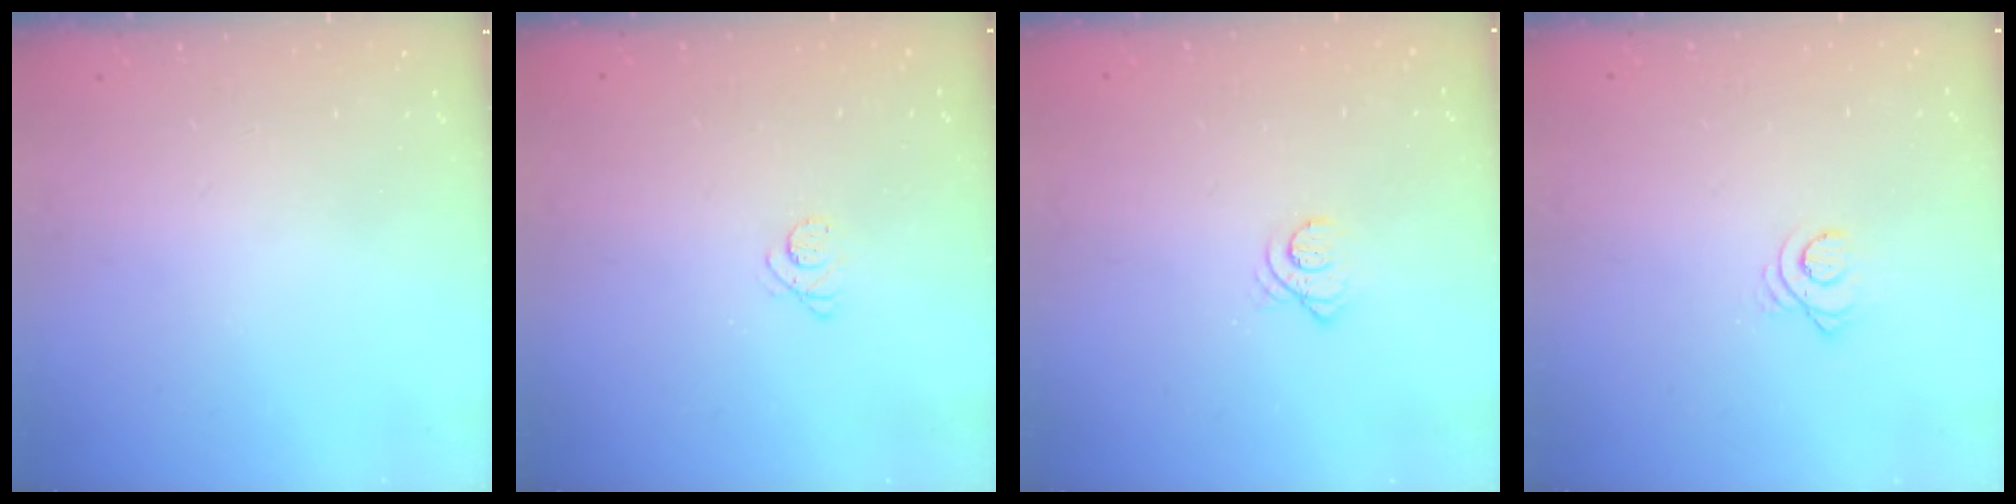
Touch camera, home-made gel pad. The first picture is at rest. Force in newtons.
{"total": 2.6, "press": 2.6, "slide": 0.3}
{"total": 3.6, "press": 3.5, "slide": 0.5}
{"total": 2.9, "press": 2.9, "slide": 0.4}